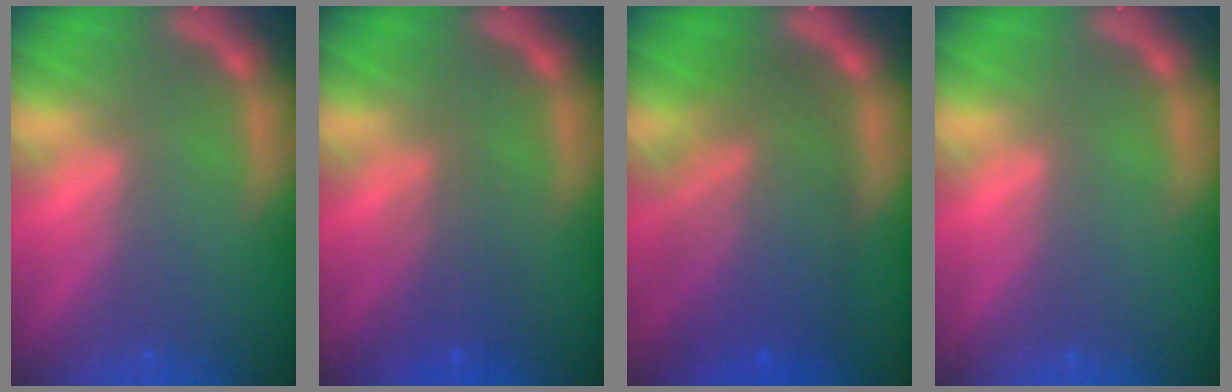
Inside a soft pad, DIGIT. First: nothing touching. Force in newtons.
{"total": 3.0}
{"total": 9.5}
{"total": 0.0}